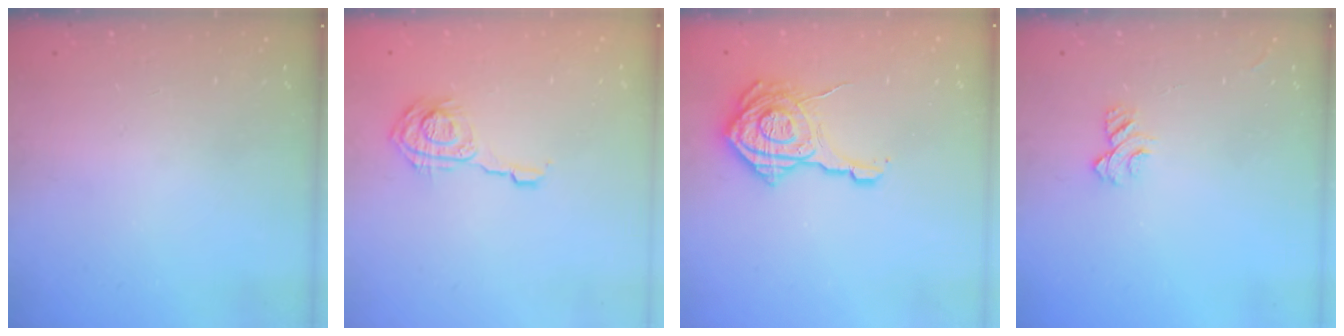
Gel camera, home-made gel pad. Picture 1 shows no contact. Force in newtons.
{"total": 9.7, "press": 9.7, "slide": 0.5}
{"total": 18.4, "press": 18.3, "slide": 1.1}
{"total": 5.3, "press": 5.3, "slide": 0.5}